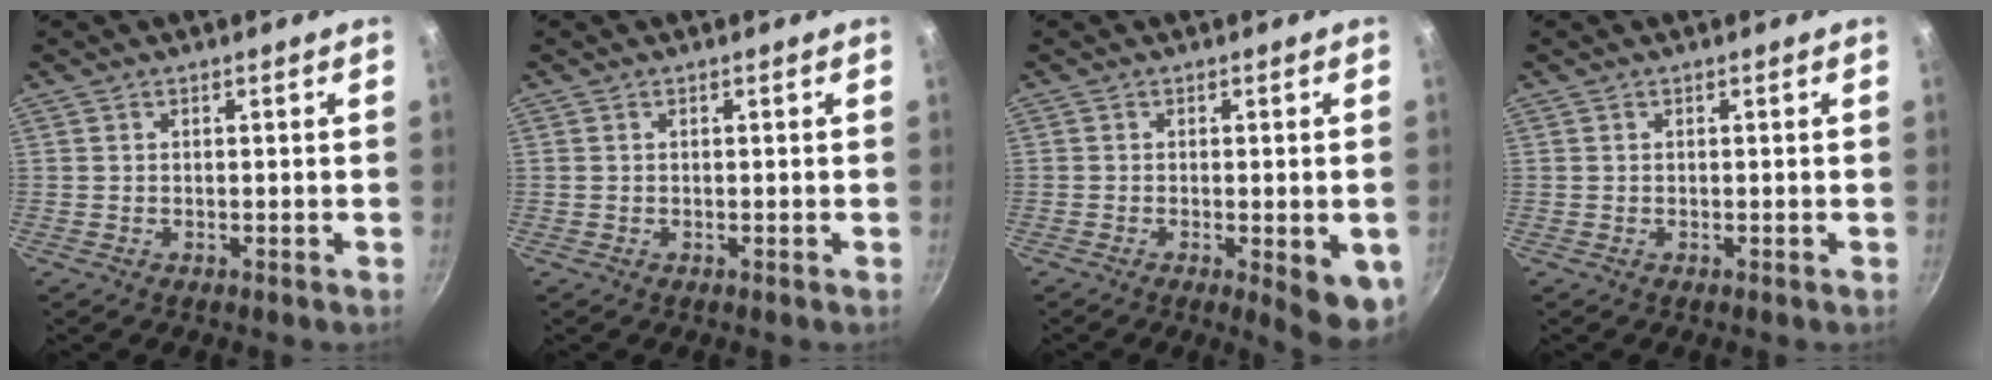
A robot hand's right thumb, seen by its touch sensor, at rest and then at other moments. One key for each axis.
{"total": 0.0}
{"total": 8.1, "fx": -2.2, "fy": 2.4, "fz": 7.4, "tx": -0.075, "ty": -0.001, "tz": -0.023}
{"total": 0.0}